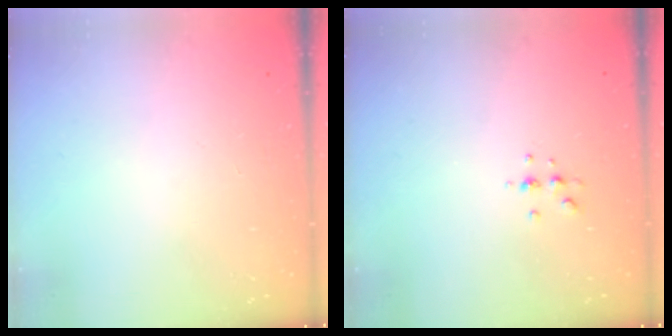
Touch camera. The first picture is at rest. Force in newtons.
{"total": 4.4, "press": 4.3, "slide": 0.6}